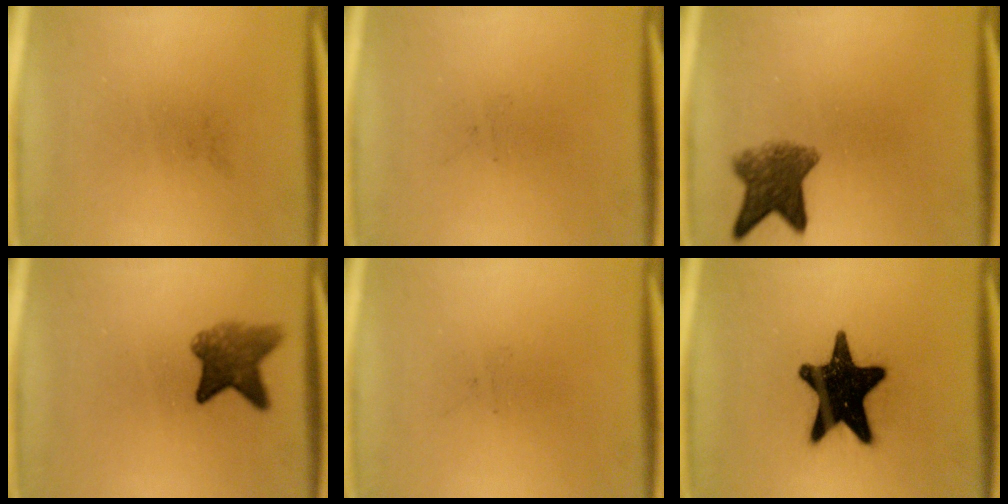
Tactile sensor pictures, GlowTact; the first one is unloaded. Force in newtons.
{"total": 0.0}
{"total": 6.5}
{"total": 5.9}
{"total": 0.0}
{"total": 19.1}